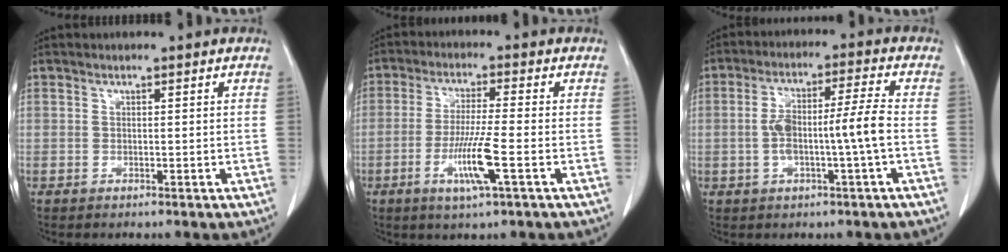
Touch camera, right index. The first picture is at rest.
{"total": 8.0, "force": [-2.8, -0.3, 7.4], "torque": [-0.143, -0.014, -0.054]}
{"total": 8.4, "force": [-1.3, 0.0, 8.3], "torque": [-0.158, 0.019, -0.022]}